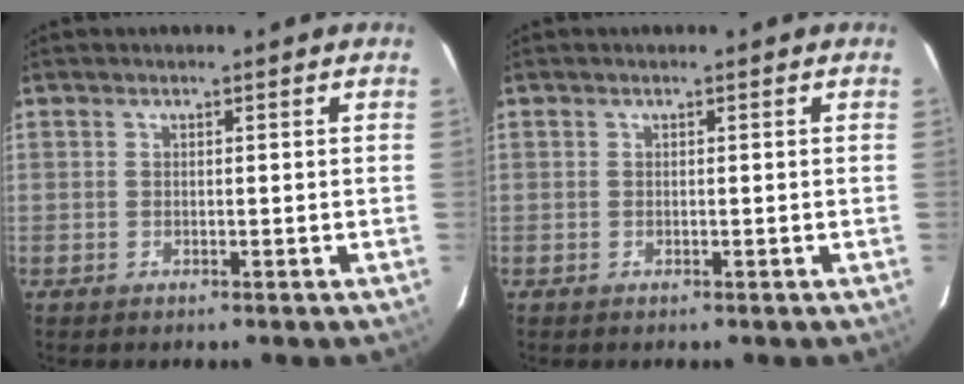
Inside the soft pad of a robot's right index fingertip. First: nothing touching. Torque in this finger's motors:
{"motor_torque": [0.00, 0.00, 0.04, 0.01]}